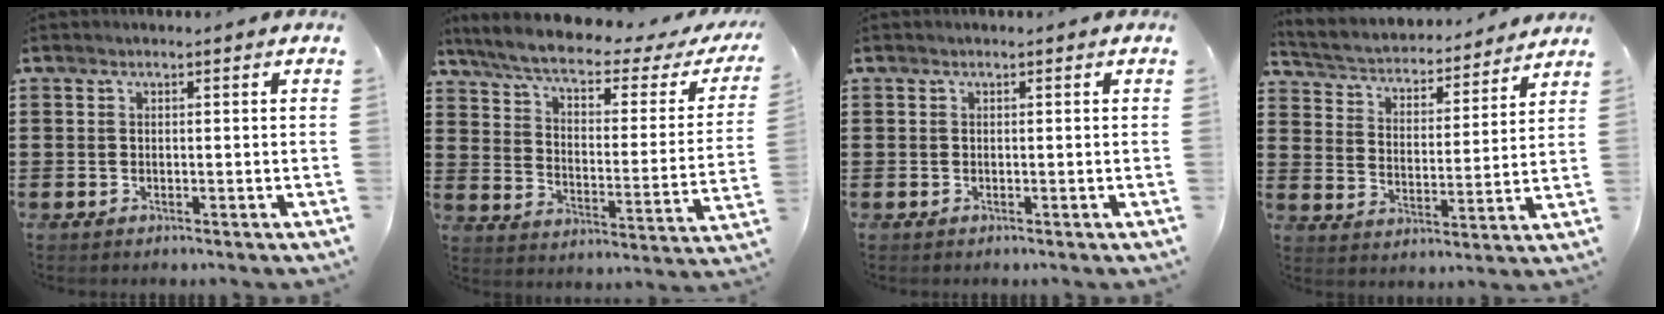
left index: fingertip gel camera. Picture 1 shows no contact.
{"total": 6.2, "force": [4.5, 1.0, 4.2], "torque": [-0.101, -0.027, 0.072]}
{"total": 0.0}
{"total": 3.2, "force": [3.2, 0.5, 0.3], "torque": [-0.028, -0.031, 0.045]}